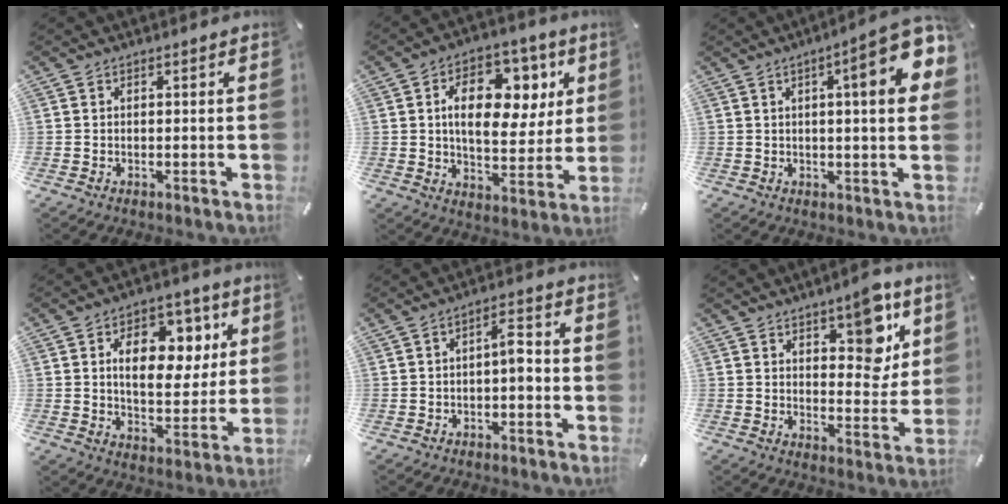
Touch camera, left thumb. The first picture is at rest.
{"total": 15.7, "force": [4.6, 10.2, 11.1], "torque": [-0.161, -0.004, 0.079]}
{"total": 13.7, "force": [4.5, 2.7, 12.6], "torque": [-0.168, -0.024, 0.063]}
{"total": 13.5, "force": [4.3, 9.0, 9.1], "torque": [-0.119, -0.008, 0.070]}
{"total": 5.4, "force": [-1.3, 2.4, 4.7], "torque": [-0.083, 0.021, -0.025]}
{"total": 10.5, "force": [5.8, 5.7, 6.6], "torque": [-0.056, -0.039, 0.093]}